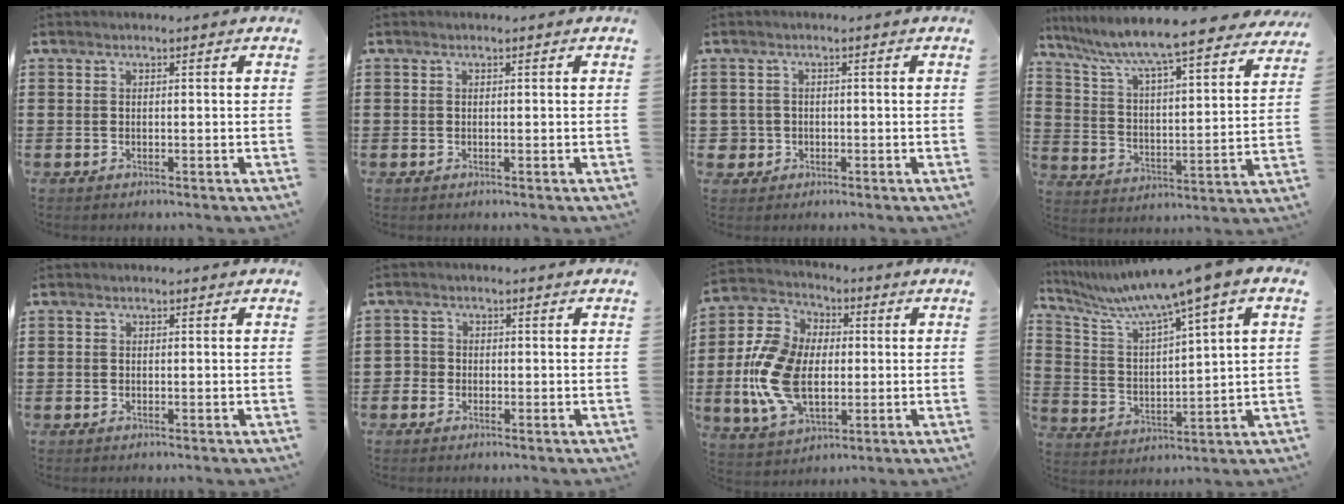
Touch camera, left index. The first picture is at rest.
{"total": 0.0}
{"total": 2.1, "force": [-0.7, 2.0, 0.2], "torque": [-0.014, 0.002, -0.019]}
{"total": 7.4, "force": [6.7, -0.4, 3.0], "torque": [-0.089, -0.054, 0.107]}
{"total": 0.0}
{"total": 1.6, "force": [-0.5, 1.5, 0.2], "torque": [-0.009, 0.003, -0.014]}
{"total": 12.6, "force": [-1.6, 8.2, 9.5], "torque": [-0.229, 0.004, -0.030]}
{"total": 7.3, "force": [5.5, -0.4, 4.7], "torque": [-0.118, -0.041, 0.082]}